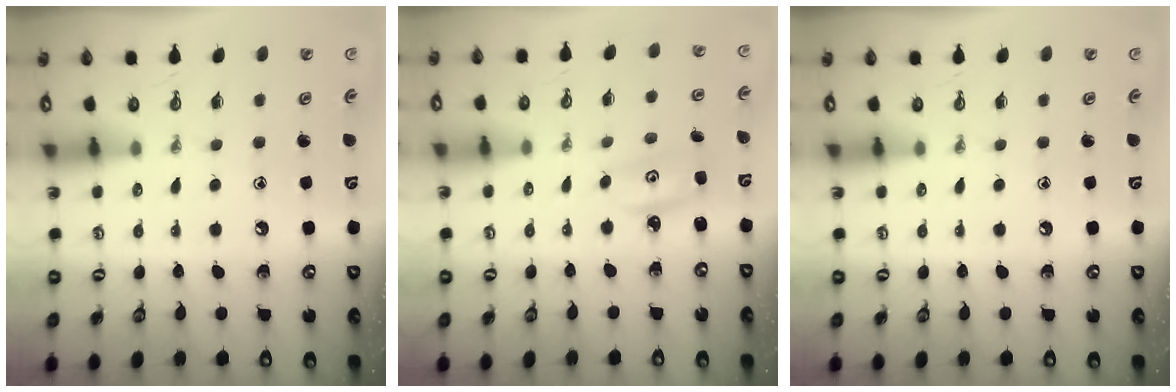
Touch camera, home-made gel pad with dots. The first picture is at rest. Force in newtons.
{"total": 2.6, "press": 2.6, "slide": 0.2}
{"total": 0.0}